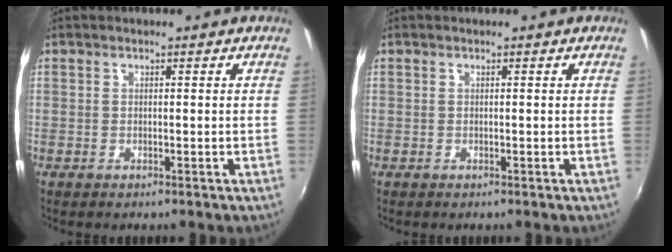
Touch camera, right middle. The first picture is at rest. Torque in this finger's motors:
{"motor_torque": [0.00, 0.00, 0.00, 0.00]}